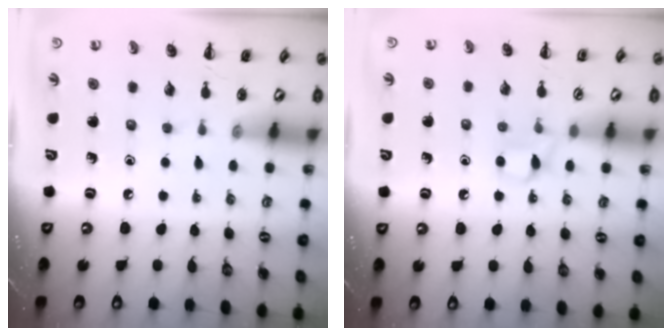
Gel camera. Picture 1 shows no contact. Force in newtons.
{"total": 4.0, "press": 3.7, "slide": 1.6}